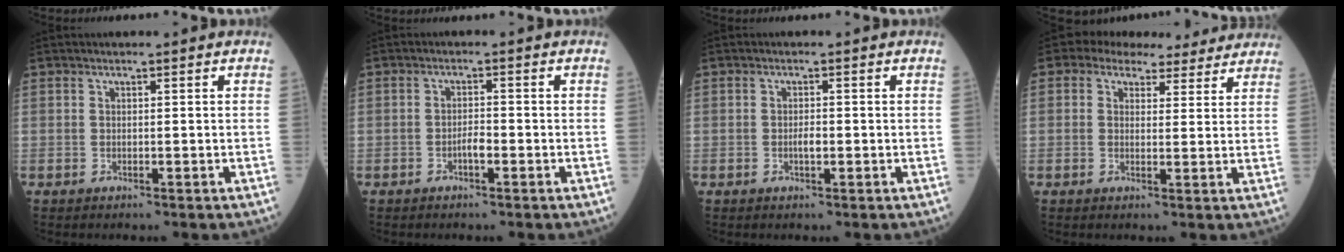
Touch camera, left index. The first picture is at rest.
{"total": 2.0, "force": [-1.4, 0.4, 1.4], "torque": [-0.024, -0.001, -0.025]}
{"total": 1.6, "force": [-0.8, 0.5, 1.3], "torque": [-0.025, -0.003, -0.014]}
{"total": 8.8, "force": [7.1, 4.6, 2.6], "torque": [-0.025, 0.029, 0.077]}